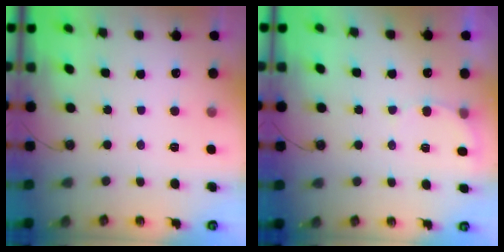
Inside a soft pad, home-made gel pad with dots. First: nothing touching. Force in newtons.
{"total": 5.9, "press": 5.8, "slide": 1.2}